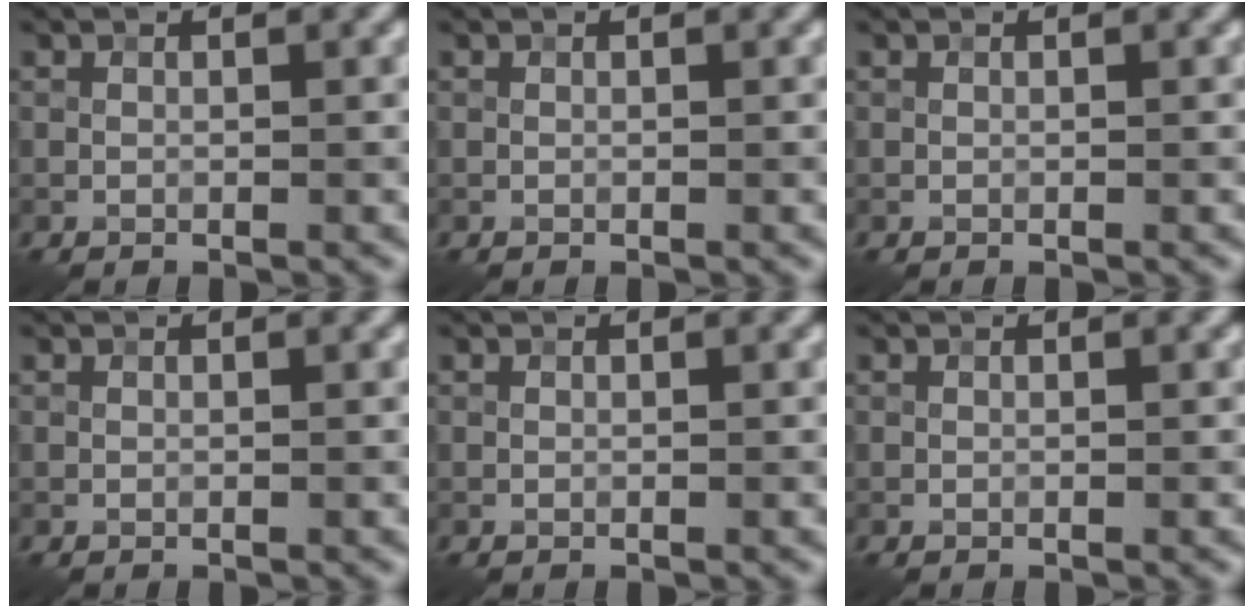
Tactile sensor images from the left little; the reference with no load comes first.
{"total": 0.0}
{"total": 0.0}
{"total": 0.0}
{"total": 0.0}
{"total": 0.0}